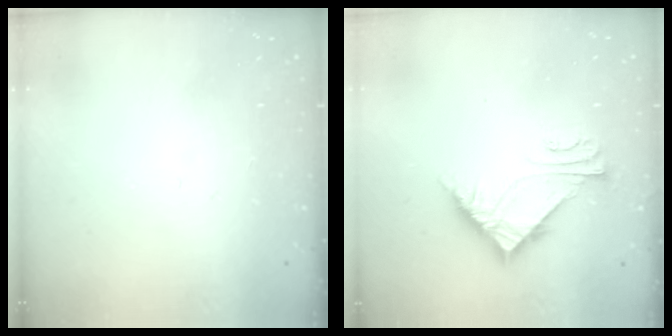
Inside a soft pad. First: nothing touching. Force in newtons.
{"total": 7.0, "press": 7.0, "slide": 0.4}